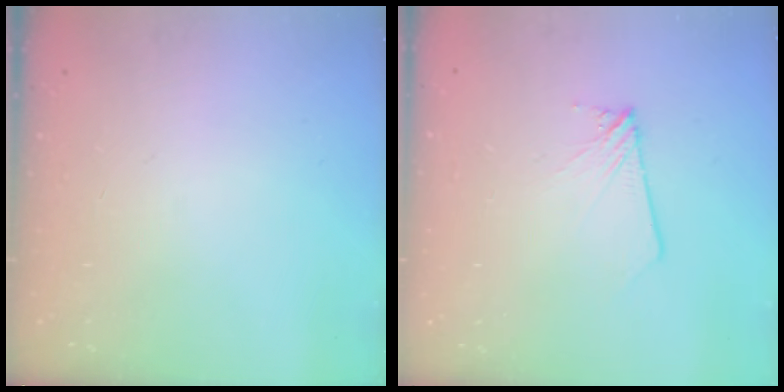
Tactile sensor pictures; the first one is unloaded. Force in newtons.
{"total": 2.4, "press": 2.3, "slide": 0.3}